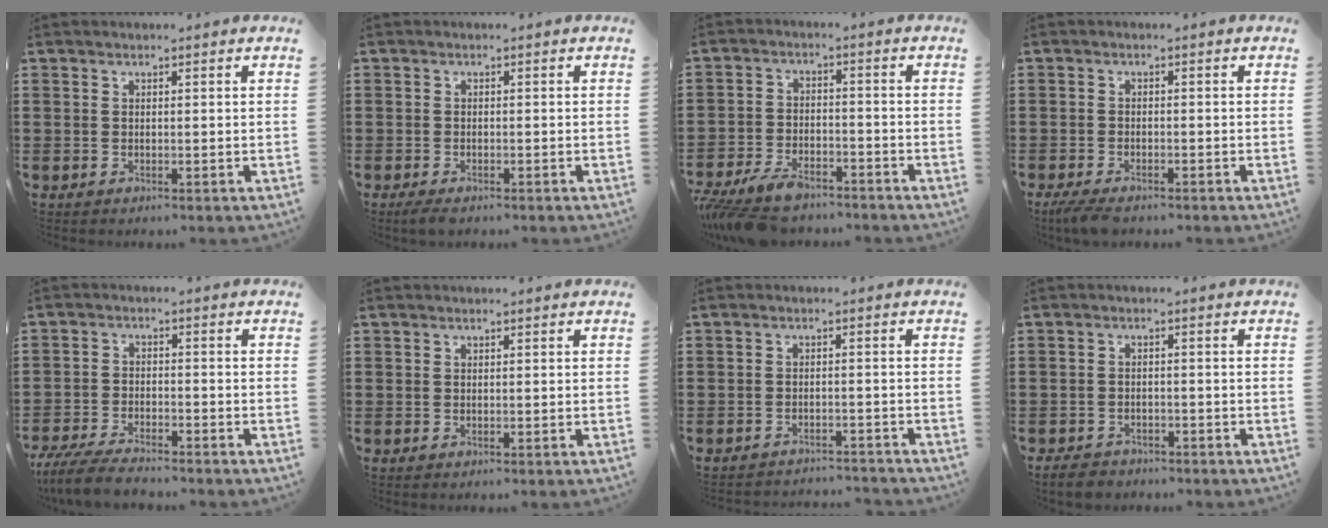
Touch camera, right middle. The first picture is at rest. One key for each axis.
{"total": 1.1, "fx": -0.8, "fy": 0.4, "fz": 0.5, "tx": -0.019, "ty": -0.006, "tz": -0.018}
{"total": 6.5, "fx": -5.7, "fy": 1.8, "fz": 2.5, "tx": -0.064, "ty": 0.001, "tz": -0.113}
{"total": 2.3, "fx": -1.9, "fy": 0.7, "fz": 1.2, "tx": -0.043, "ty": -0.006, "tz": -0.043}
{"total": 5.2, "fx": -4.8, "fy": 0.6, "fz": 1.9, "tx": -0.051, "ty": -0.008, "tz": -0.098}
{"total": 0.0}
{"total": 2.4, "fx": -2.4, "fy": 0.0, "fz": 0.1, "tx": -0.007, "ty": 0.001, "tz": -0.050}
{"total": 2.4, "fx": -2.2, "fy": 0.8, "fz": 0.3, "tx": -0.010, "ty": 0.003, "tz": -0.047}